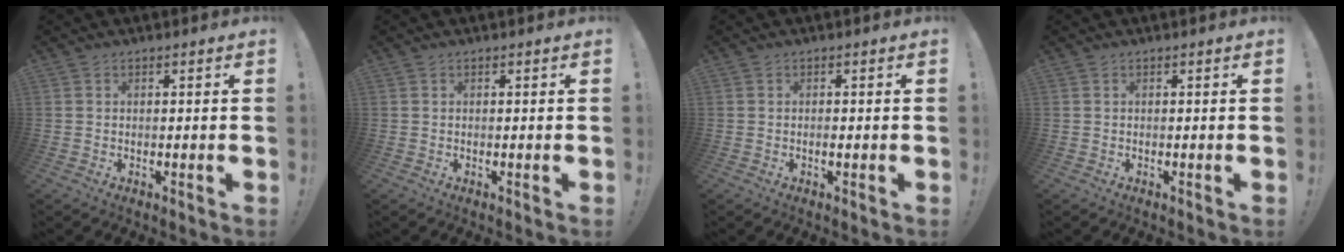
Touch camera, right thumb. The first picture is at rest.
{"total": 0.0}
{"total": 1.0, "force": [-0.5, 0.3, 0.8], "torque": [-0.008, -0.002, -0.010]}
{"total": 0.0}